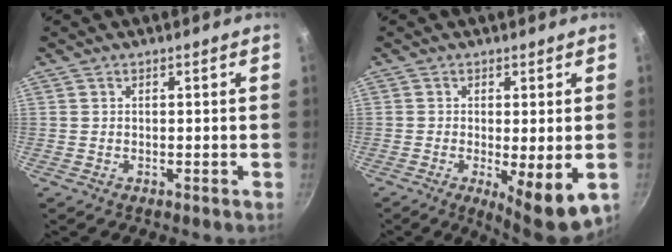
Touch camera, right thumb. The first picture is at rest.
{"total": 8.7, "force": [-1.9, 2.1, 8.3], "torque": [-0.115, -0.012, -0.018]}